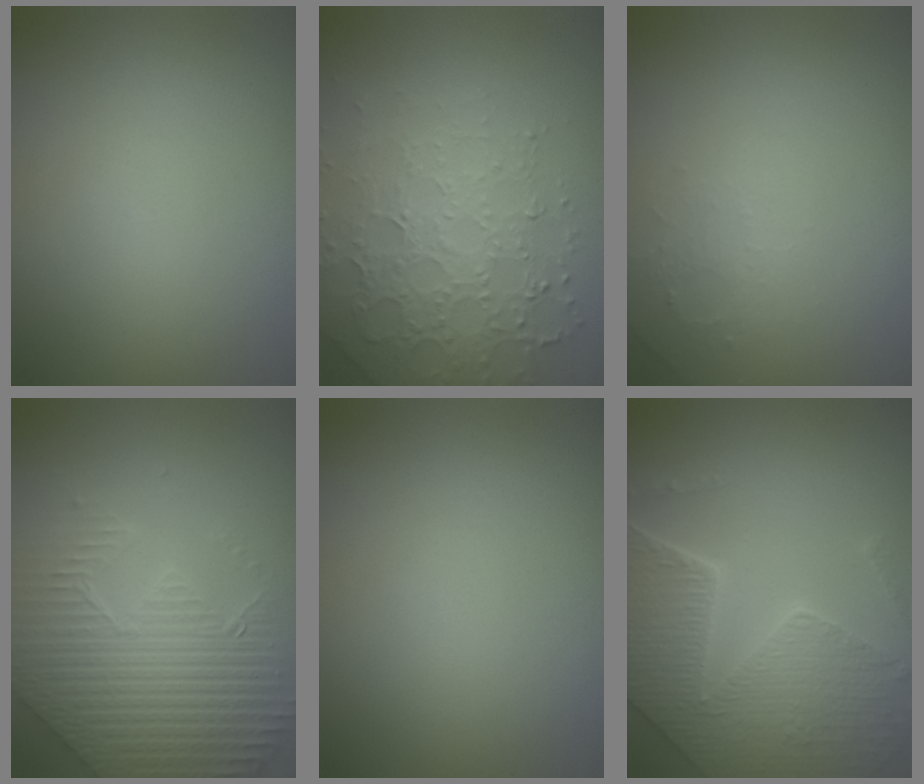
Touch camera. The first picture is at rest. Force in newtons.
{"total": 5.5, "press": 4.5, "slide": 3.3}
{"total": 1.6, "press": 1.5, "slide": 0.4}
{"total": 8.9, "press": 6.3, "slide": 6.2}
{"total": 0.0}
{"total": 8.2, "press": 5.9, "slide": 5.7}